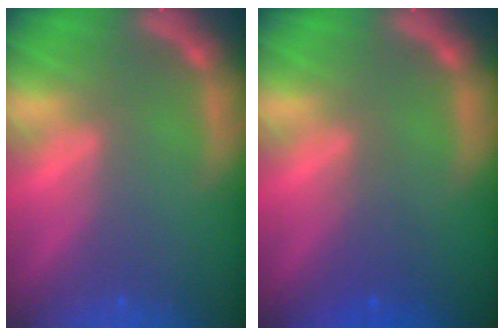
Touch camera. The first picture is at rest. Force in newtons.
{"total": 2.0}